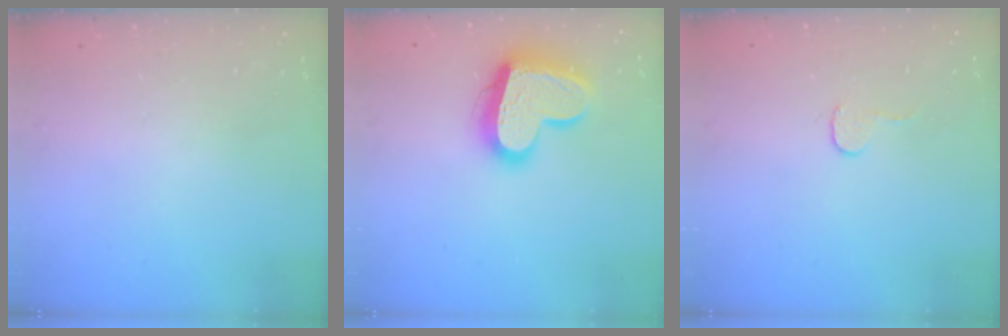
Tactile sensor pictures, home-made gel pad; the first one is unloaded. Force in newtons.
{"total": 18.7, "press": 18.6, "slide": 1.6}
{"total": 3.7, "press": 3.6, "slide": 0.3}